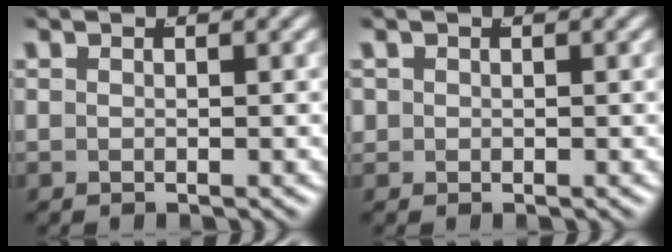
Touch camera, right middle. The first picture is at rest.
{"total": 0.8, "force": [0.0, 0.8, 0.1], "torque": [-0.005, -0.010, 0.004]}